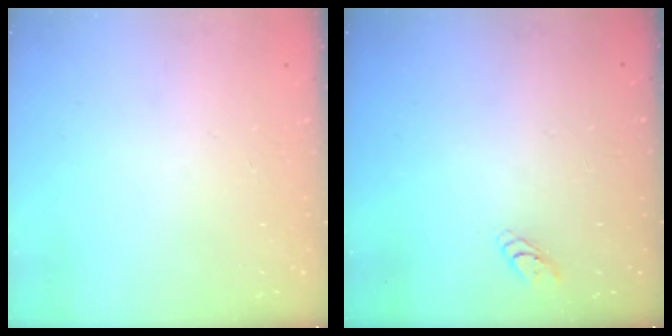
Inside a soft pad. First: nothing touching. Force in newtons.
{"total": 2.8, "press": 2.8, "slide": 0.3}